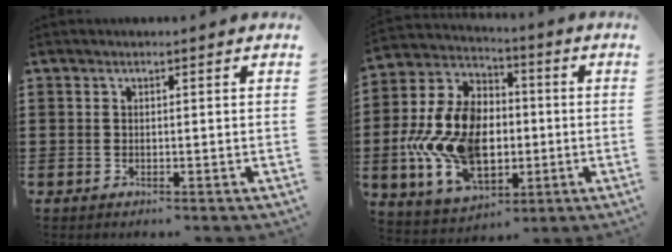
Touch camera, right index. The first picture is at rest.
{"total": 15.1, "force": [-2.0, 10.1, 11.0], "torque": [-0.271, 0.005, -0.035]}